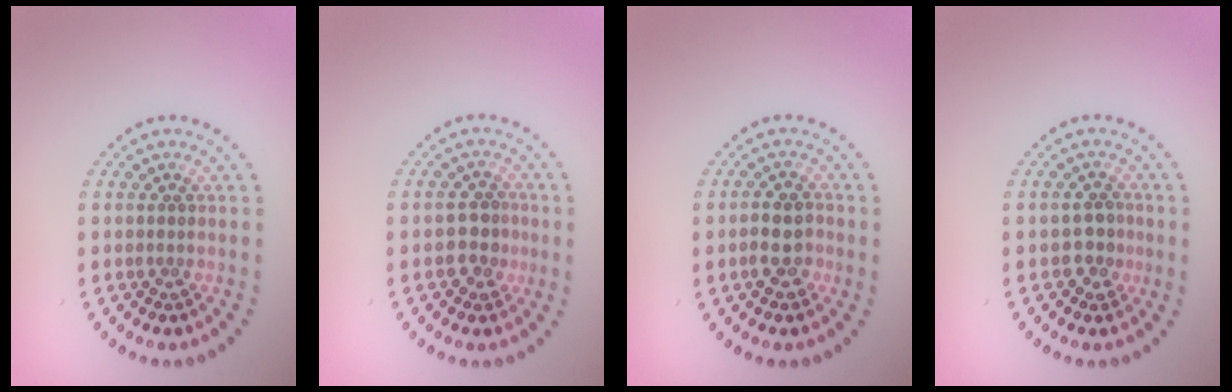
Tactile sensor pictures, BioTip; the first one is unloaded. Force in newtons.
{"total": 2.6, "press": 2.5, "slide": 0.7}
{"total": 2.8, "press": 2.7, "slide": 0.8}
{"total": 2.1, "press": 2.0, "slide": 0.5}